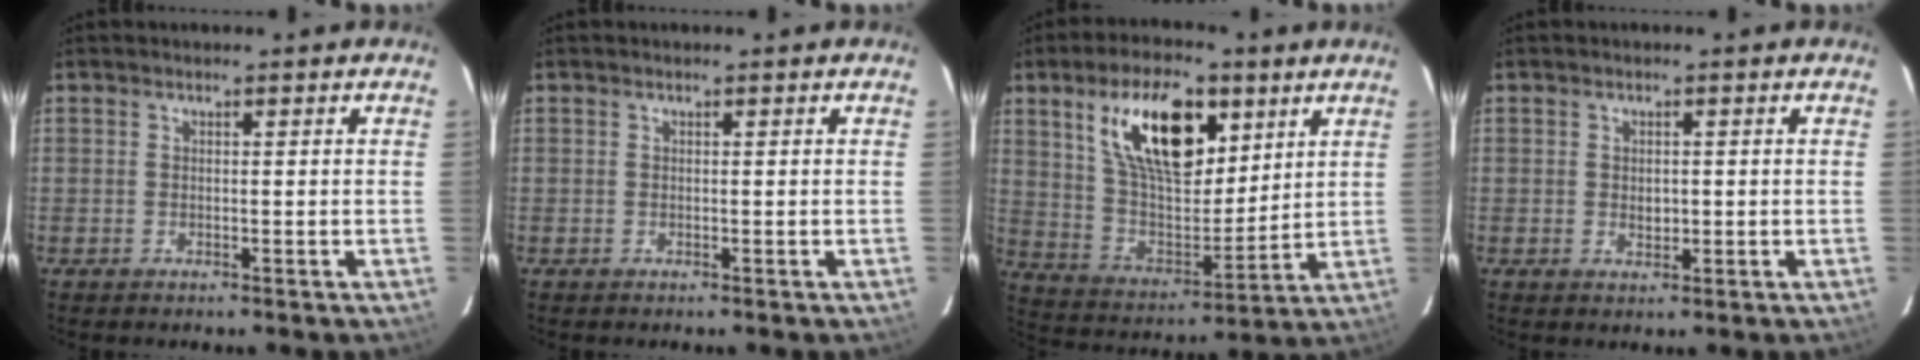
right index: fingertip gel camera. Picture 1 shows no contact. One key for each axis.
{"total": 0.0}
{"total": 18.6, "fx": 8.9, "fy": 8.9, "fz": 13.7, "tx": -0.242, "ty": 0.009, "tz": 0.168}
{"total": 2.0, "fx": -0.1, "fy": 1.4, "fz": 1.4, "tx": -0.021, "ty": 0.002, "tz": 0.000}